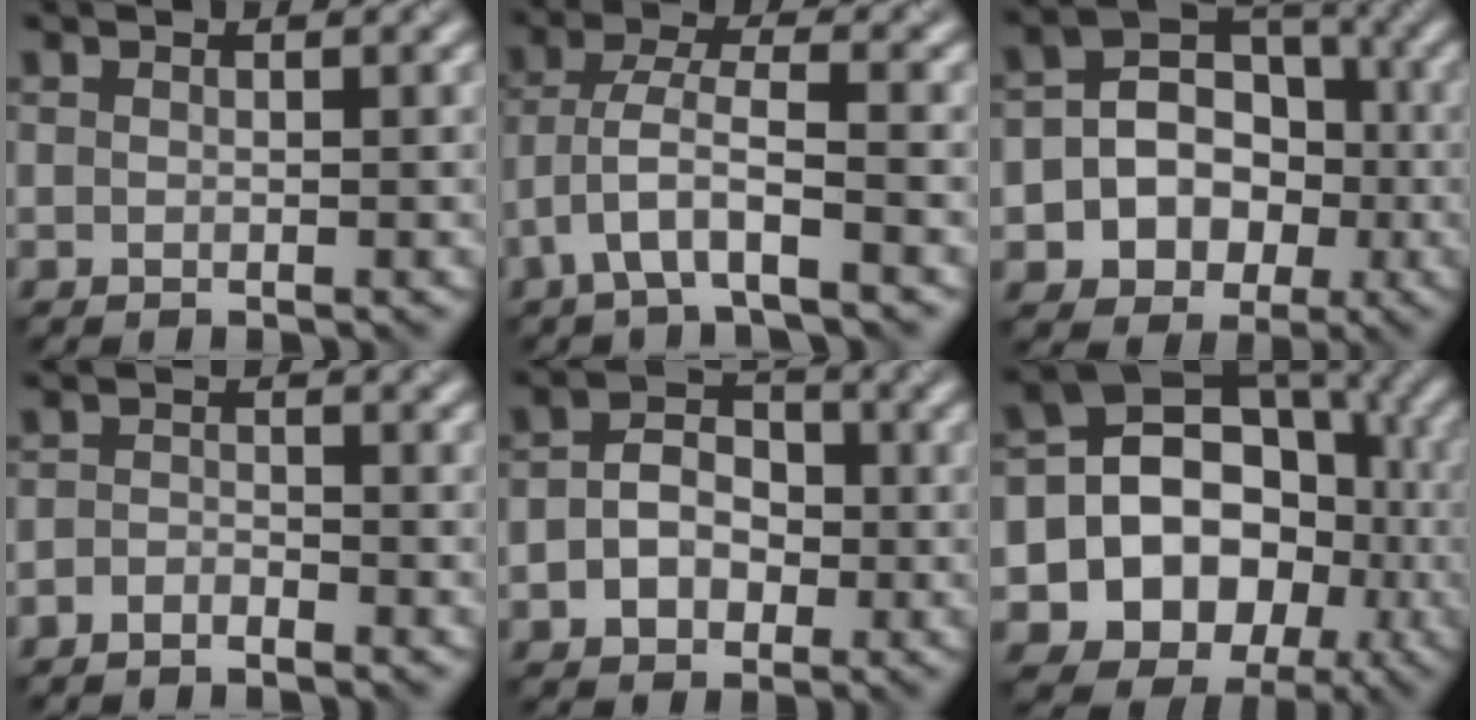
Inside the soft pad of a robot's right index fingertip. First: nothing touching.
{"total": 4.1, "force": [-2.2, 0.8, 3.4], "torque": [-0.070, 0.015, -0.049]}
{"total": 7.5, "force": [-1.2, 6.5, 3.5], "torque": [-0.040, 0.009, -0.041]}
{"total": 1.3, "force": [-1.3, 0.4, 0.3], "torque": [-0.009, 0.007, -0.032]}
{"total": 3.9, "force": [-0.5, 3.1, 2.3], "torque": [-0.039, 0.010, -0.015]}
{"total": 16.9, "force": [-2.8, 15.1, 7.0], "torque": [-0.138, 0.021, -0.052]}